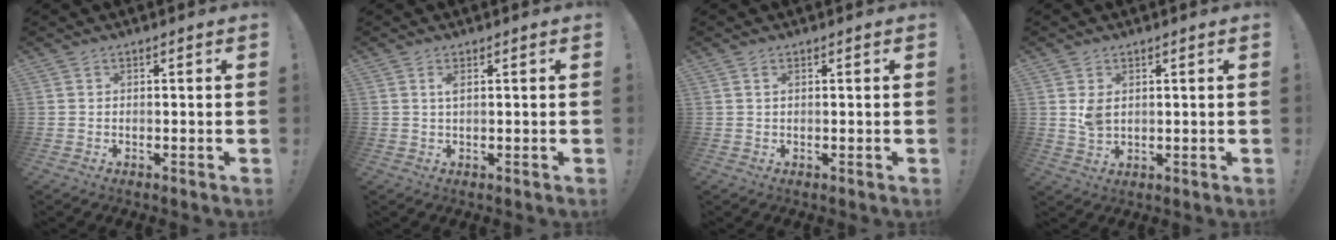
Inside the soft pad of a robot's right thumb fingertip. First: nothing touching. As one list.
[{"total": 1.7, "force": [0.5, 0.3, 1.6], "torque": [-0.030, 0.000, 0.006]}, {"total": 0.8, "force": [0.4, 0.3, 0.7], "torque": [-0.010, -0.001, 0.006]}, {"total": 4.0, "force": [1.3, 2.5, 2.9], "torque": [-0.044, -0.001, 0.023]}]